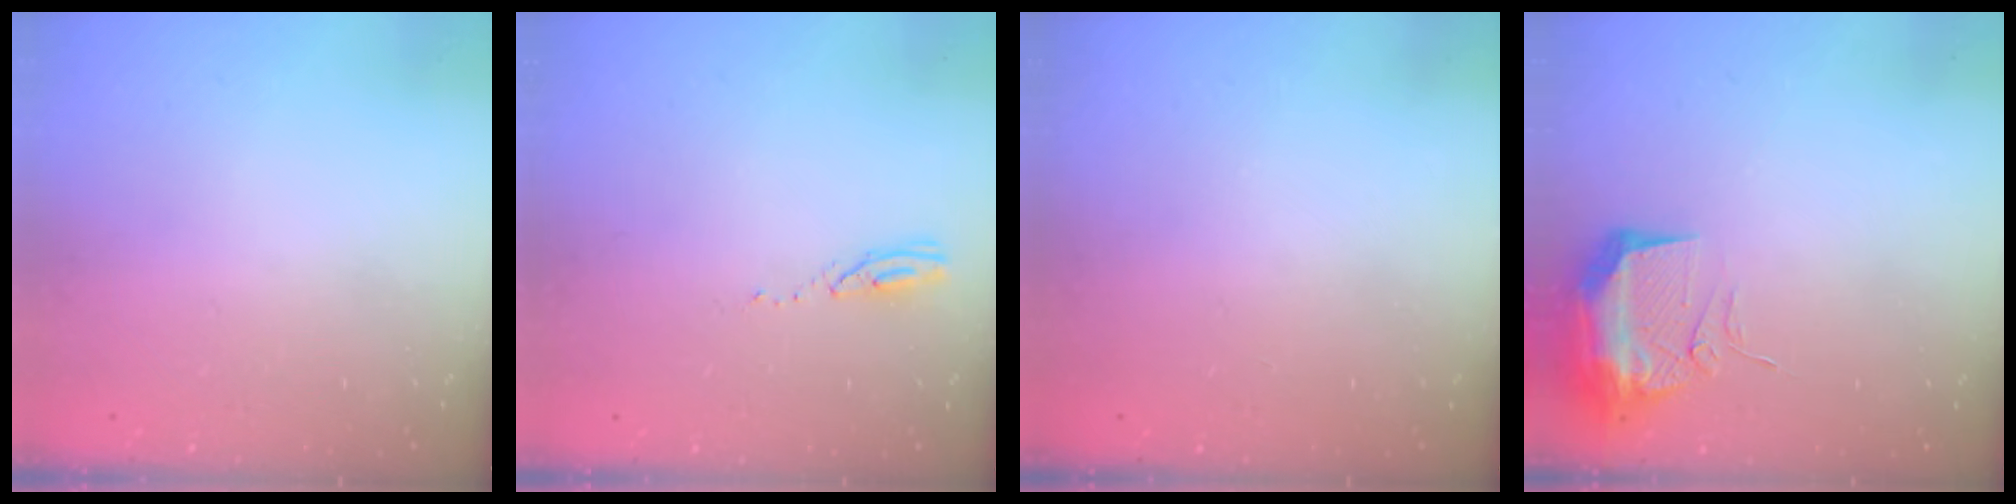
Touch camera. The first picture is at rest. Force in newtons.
{"total": 3.2, "press": 3.2, "slide": 0.3}
{"total": 0.0}
{"total": 11.4, "press": 11.2, "slide": 1.9}